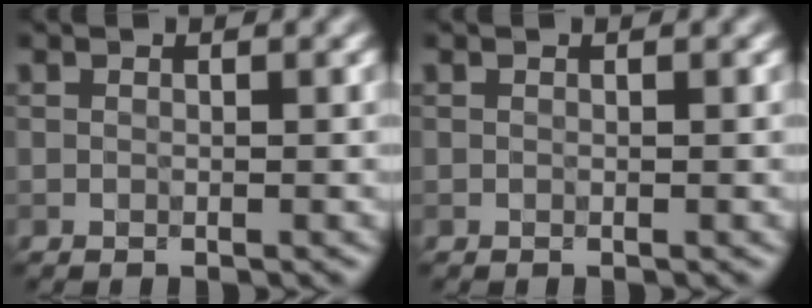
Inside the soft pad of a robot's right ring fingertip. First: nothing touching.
{"total": 0.0}